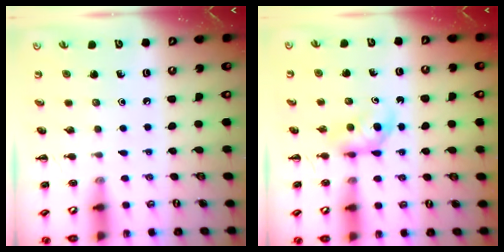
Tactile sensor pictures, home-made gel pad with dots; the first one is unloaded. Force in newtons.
{"total": 3.8, "press": 3.5, "slide": 1.4}